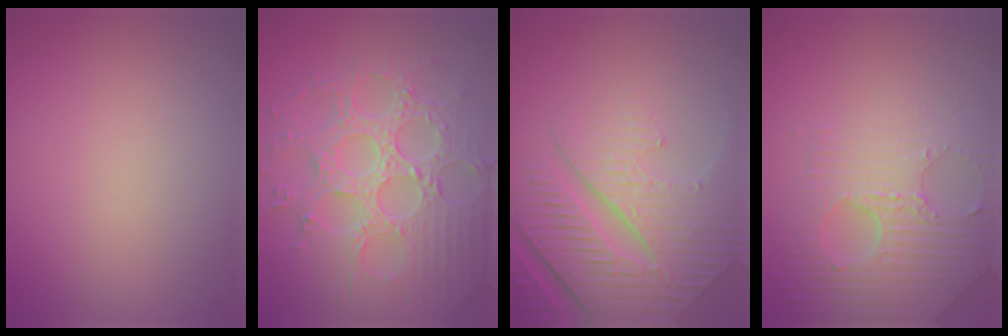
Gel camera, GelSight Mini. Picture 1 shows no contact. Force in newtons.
{"total": 8.5, "press": 6.3, "slide": 5.8}
{"total": 8.9, "press": 6.2, "slide": 6.4}
{"total": 6.6, "press": 5.1, "slide": 4.2}